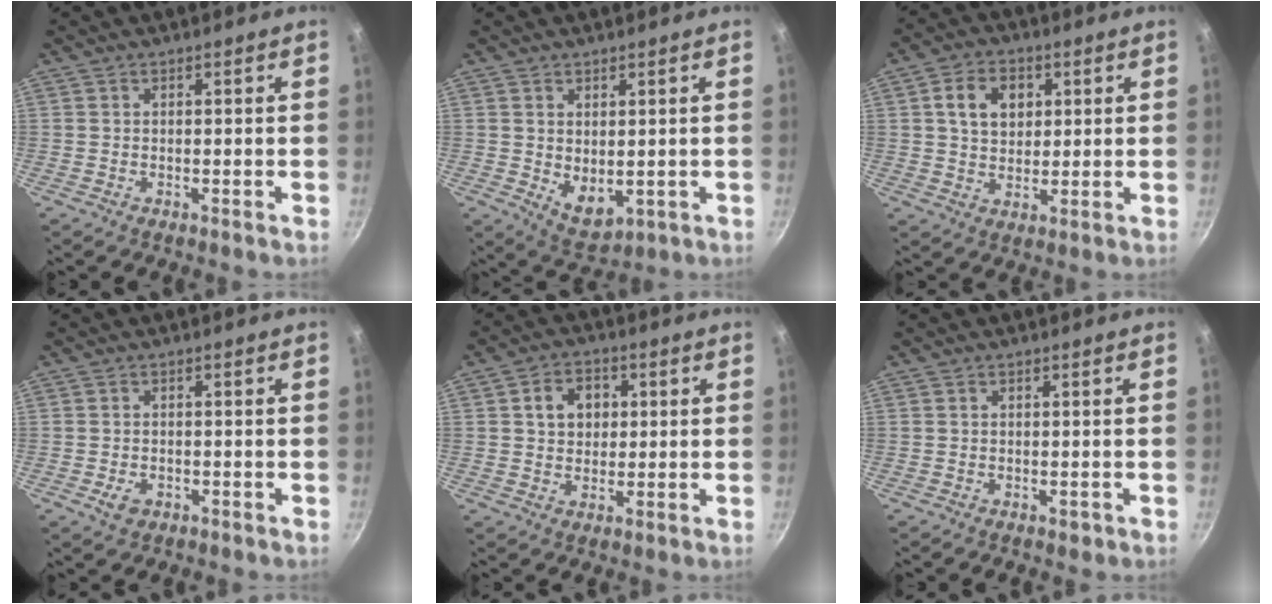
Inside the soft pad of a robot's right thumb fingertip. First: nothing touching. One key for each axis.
{"total": 6.2, "fx": 0.7, "fy": 3.8, "fz": 4.8, "tx": -0.061, "ty": -0.021, "tz": 0.026}
{"total": 8.2, "fx": 2.2, "fy": 6.1, "fz": 5.0, "tx": -0.065, "ty": 0.002, "tz": 0.035}
{"total": 2.9, "fx": -1.2, "fy": 2.0, "fz": 1.7, "tx": -0.030, "ty": 0.006, "tz": -0.018}
{"total": 6.7, "fx": 1.5, "fy": 5.4, "fz": 3.7, "tx": -0.034, "ty": 0.007, "tz": 0.018}
{"total": 1.1, "fx": -0.5, "fy": 0.6, "fz": 0.8, "tx": -0.009, "ty": 0.001, "tz": -0.006}